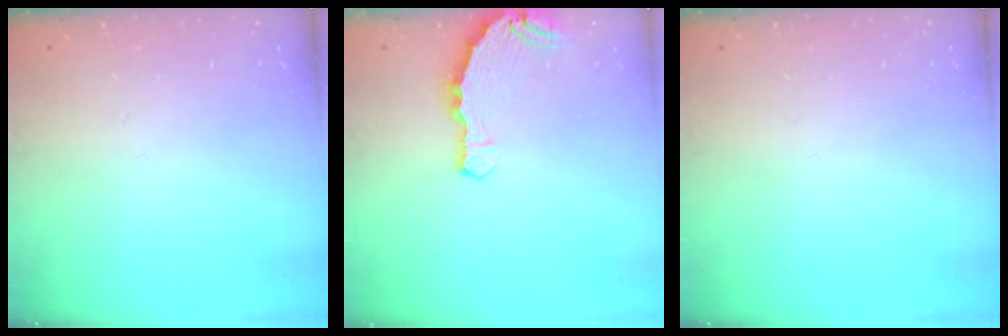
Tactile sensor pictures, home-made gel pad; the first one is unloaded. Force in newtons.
{"total": 8.1, "press": 6.5, "slide": 4.9}
{"total": 0.0}